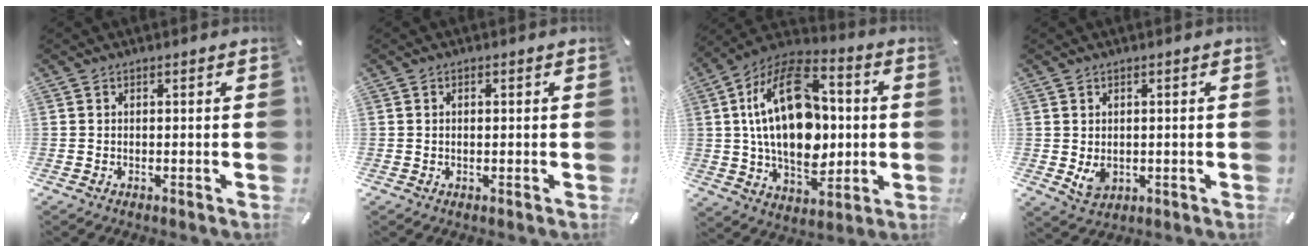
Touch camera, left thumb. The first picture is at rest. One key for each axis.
{"total": 0.8, "fx": 0.0, "fy": 0.4, "fz": 0.7, "tx": -0.013, "ty": 0.001, "tz": -0.001}
{"total": 23.4, "fx": 2.1, "fy": 14.8, "fz": 18.0, "tx": -0.361, "ty": -0.003, "tz": 0.029}
{"total": 3.9, "fx": 0.0, "fy": 3.2, "fz": 2.3, "tx": -0.037, "ty": -0.006, "tz": -0.002}